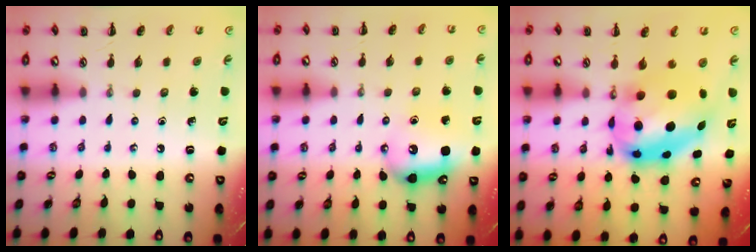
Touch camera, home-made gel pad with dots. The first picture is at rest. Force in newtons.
{"total": 9.0, "press": 9.0, "slide": 0.9}
{"total": 12.8, "press": 12.4, "slide": 3.1}